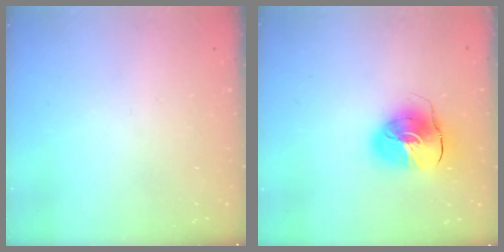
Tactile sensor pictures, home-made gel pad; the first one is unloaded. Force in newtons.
{"total": 11.9, "press": 11.7, "slide": 1.8}